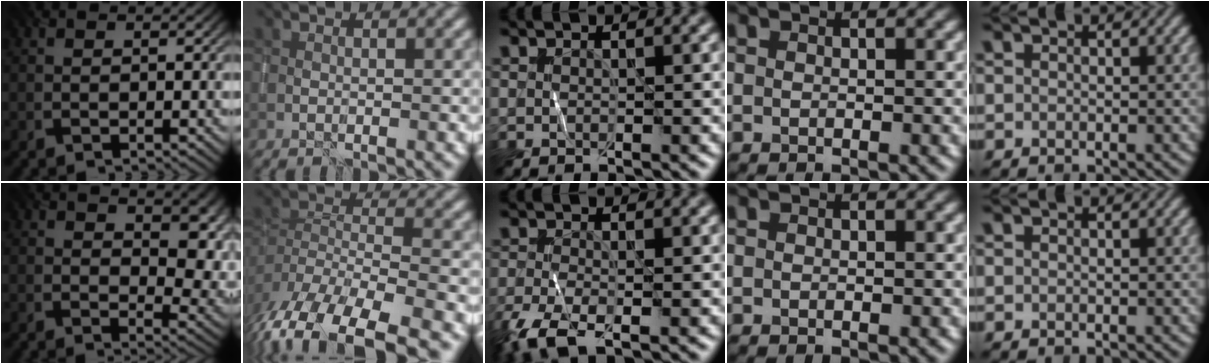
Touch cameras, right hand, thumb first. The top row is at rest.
{"thumb": {"total": 7.2, "force": [2.3, 3.8, 5.7], "torque": [-0.081, -0.008, 0.039]}, "index": {"total": 14.1, "force": [-10.4, 5.6, 7.6], "torque": [-0.150, -0.024, -0.151]}, "middle": {"total": 4.5, "force": [-2.8, 1.5, 3.2], "torque": [-0.074, -0.013, -0.062]}}